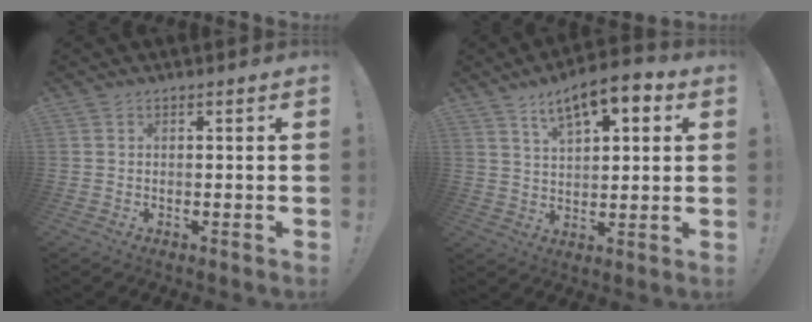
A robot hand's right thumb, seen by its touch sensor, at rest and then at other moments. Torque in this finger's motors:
{"motor_torque": [1.67, 1.69, 0.61, 0.58, 0.06]}